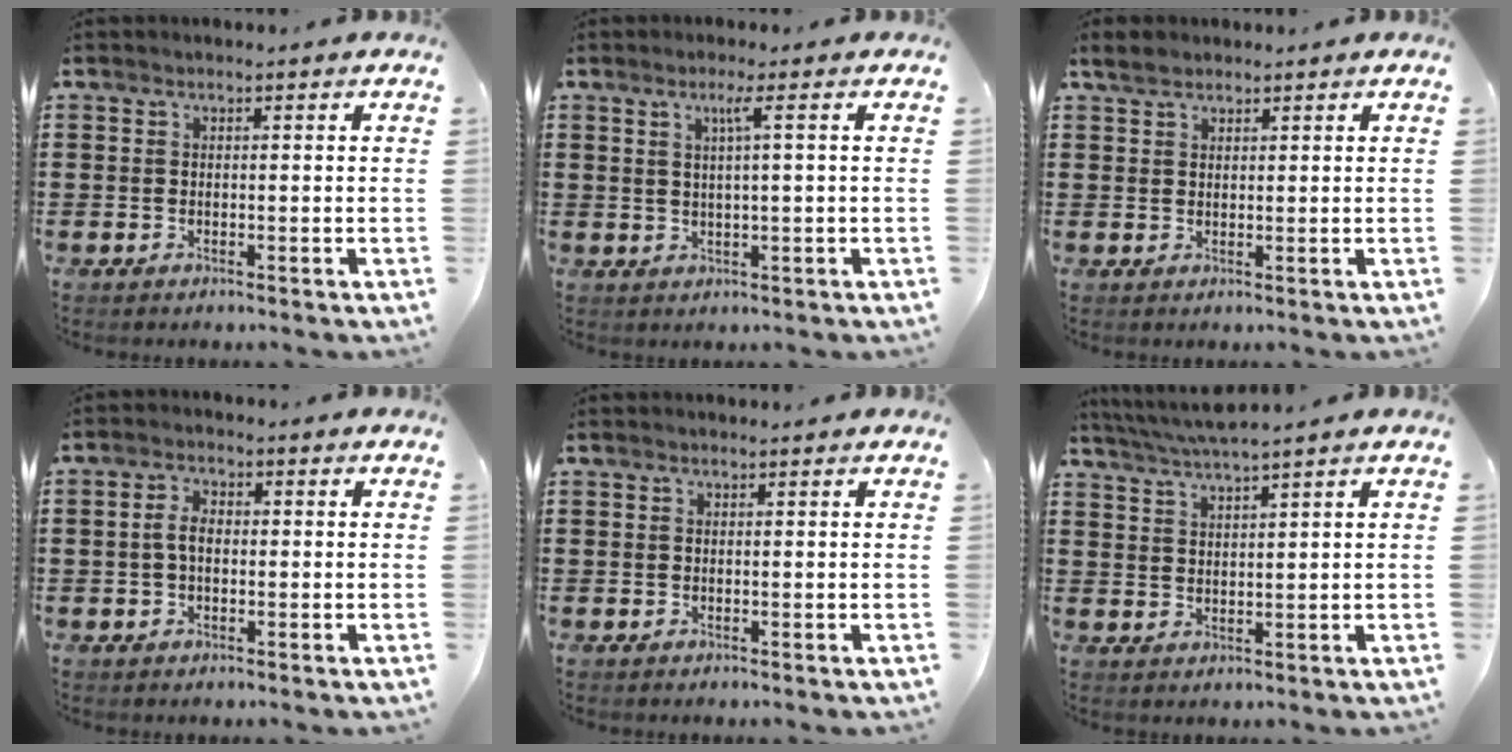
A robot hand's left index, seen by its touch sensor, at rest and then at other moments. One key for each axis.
{"total": 2.4, "fx": 0.9, "fy": -0.2, "fz": 2.2, "tx": -0.047, "ty": -0.002, "tz": 0.012}
{"total": 2.3, "fx": 1.7, "fy": 1.1, "fz": 1.0, "tx": -0.025, "ty": 0.007, "tz": 0.033}
{"total": 3.5, "fx": 0.0, "fy": 2.0, "fz": 3.0, "tx": -0.066, "ty": 0.005, "tz": -0.003}
{"total": 0.0}
{"total": 3.6, "fx": 3.2, "fy": -0.7, "fz": 1.3, "tx": -0.035, "ty": -0.013, "tz": 0.058}